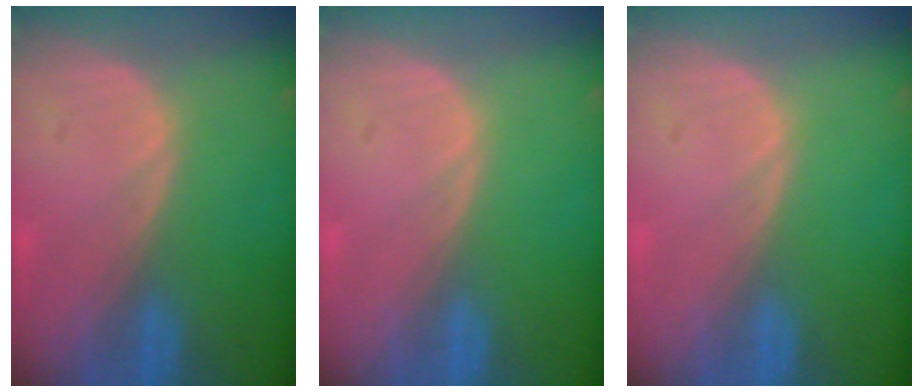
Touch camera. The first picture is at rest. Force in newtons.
{"total": 0.0}
{"total": 0.0}